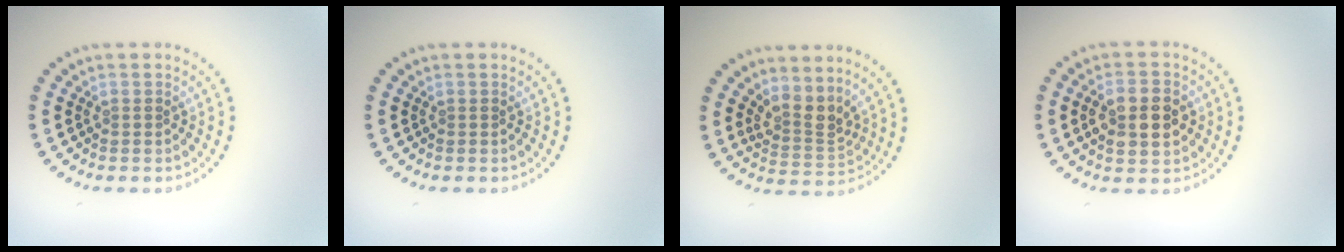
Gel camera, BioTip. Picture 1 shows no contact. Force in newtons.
{"total": 0.0}
{"total": 2.8, "press": 2.0, "slide": 2.0}
{"total": 3.9, "press": 3.9, "slide": 0.1}